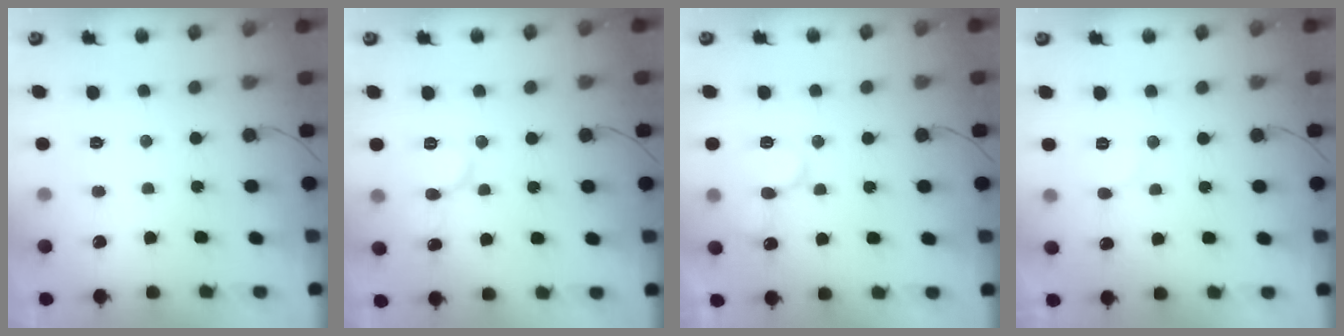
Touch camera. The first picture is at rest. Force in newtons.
{"total": 9.4, "press": 9.3, "slide": 1.3}
{"total": 12.0, "press": 11.9, "slide": 1.4}
{"total": 6.2, "press": 6.1, "slide": 0.8}